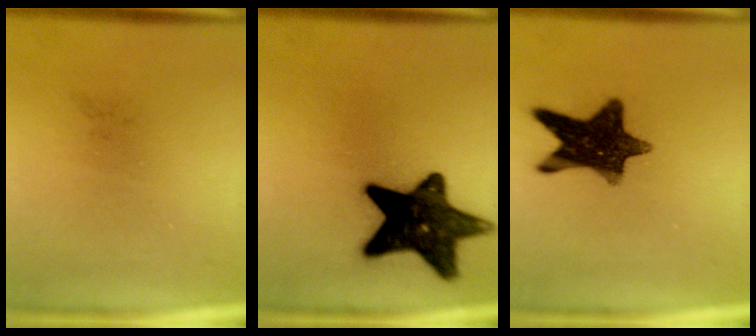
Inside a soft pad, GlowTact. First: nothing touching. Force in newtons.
{"total": 15.5}
{"total": 12.3}